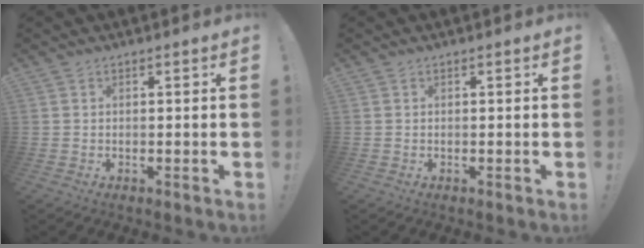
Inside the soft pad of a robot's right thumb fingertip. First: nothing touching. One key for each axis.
{"total": 0.0}